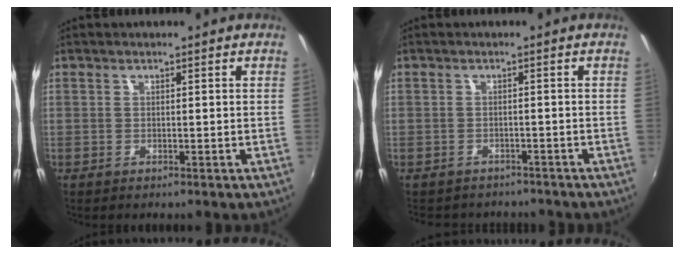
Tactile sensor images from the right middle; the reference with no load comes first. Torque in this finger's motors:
{"motor_torque": [1.05, -1.09, 0.04, -0.01]}